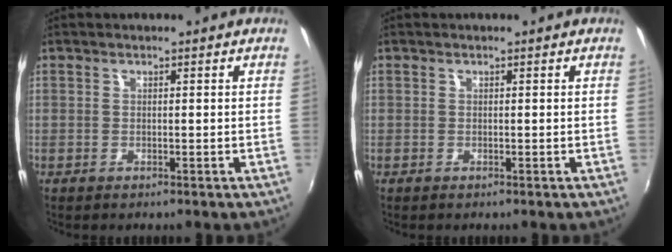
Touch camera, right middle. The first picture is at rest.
{"total": 0.0}